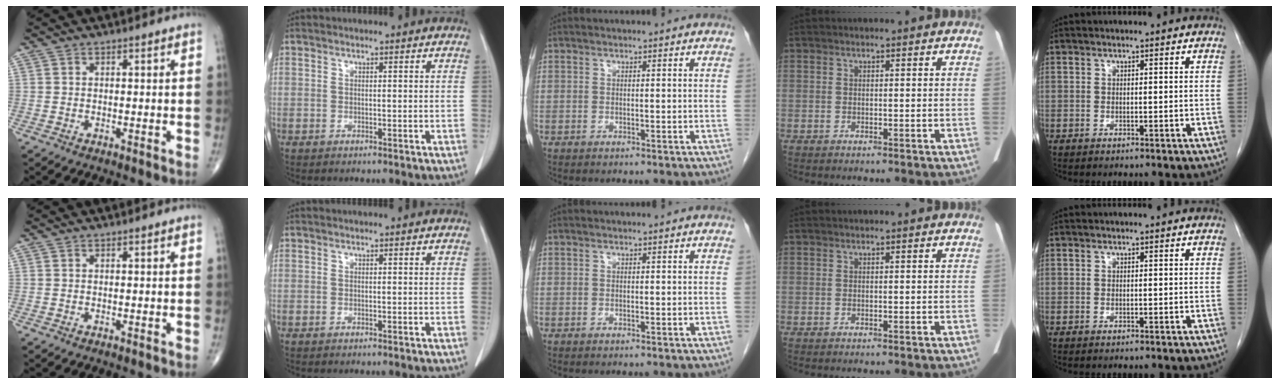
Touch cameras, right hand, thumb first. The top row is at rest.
{}